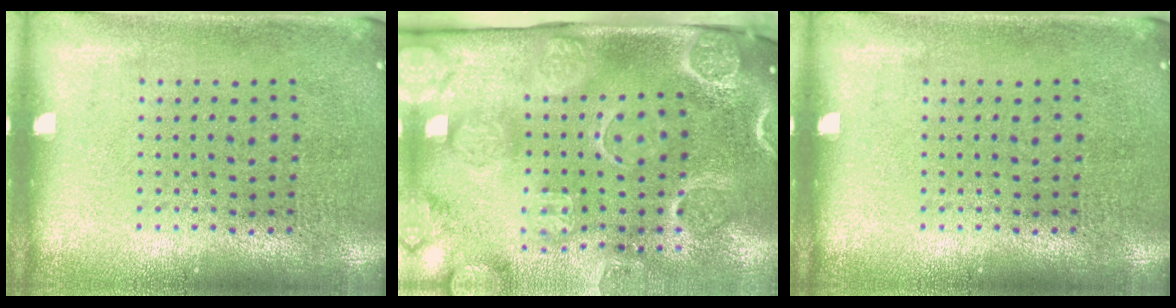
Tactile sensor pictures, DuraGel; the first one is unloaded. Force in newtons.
{"total": 4.3, "press": 3.4, "slide": 2.7}
{"total": 0.0}